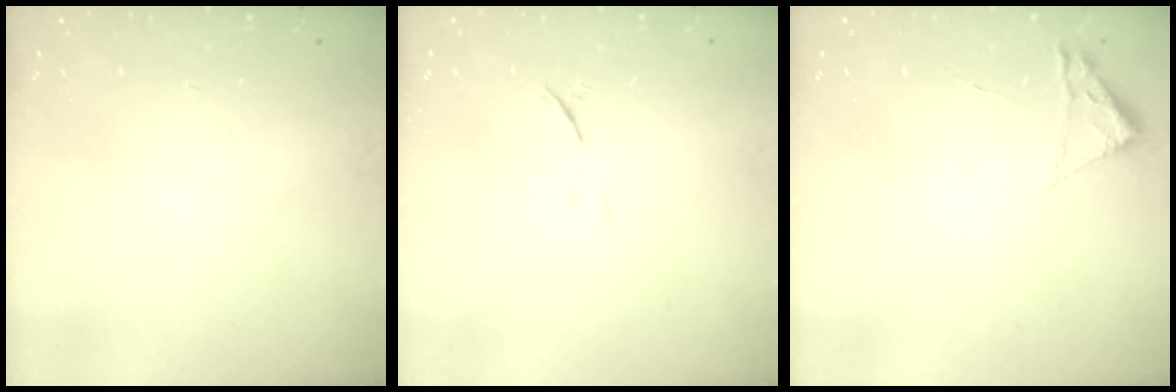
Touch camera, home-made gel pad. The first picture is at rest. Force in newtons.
{"total": 6.0, "press": 5.9, "slide": 0.6}
{"total": 1.8, "press": 1.8, "slide": 0.2}